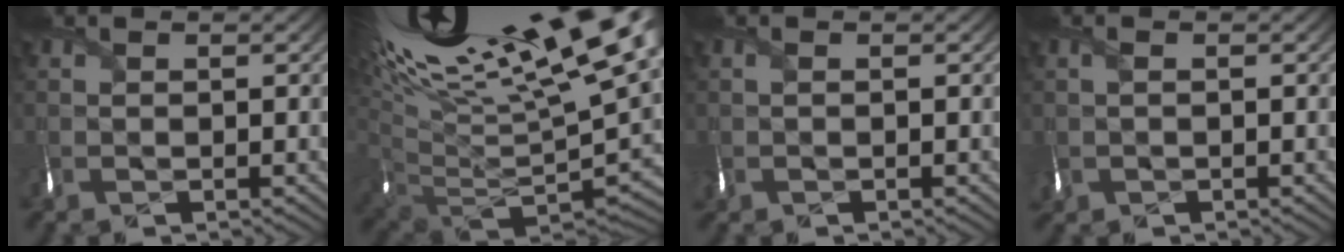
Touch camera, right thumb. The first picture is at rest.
{"total": 18.3, "force": [7.9, 6.3, 15.3], "torque": [-0.219, 0.023, 0.153]}
{"total": 0.9, "force": [-0.2, 0.5, 0.7], "torque": [-0.018, 0.000, -0.003]}
{"total": 1.3, "force": [-0.2, 0.9, 1.0], "torque": [-0.025, -0.003, -0.002]}